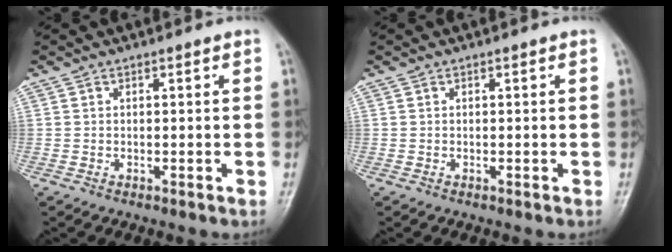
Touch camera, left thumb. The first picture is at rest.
{"total": 0.0}